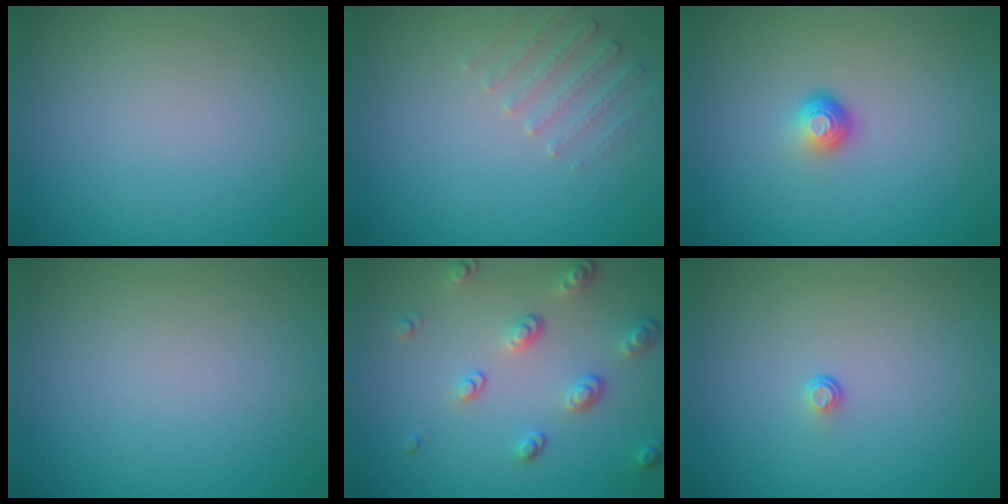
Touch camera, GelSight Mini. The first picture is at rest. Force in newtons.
{"total": 1.9, "press": 1.8, "slide": 0.6}
{"total": 1.8, "press": 1.2, "slide": 1.4}
{"total": 0.0}
{"total": 3.3, "press": 2.7, "slide": 2.0}
{"total": 0.5, "press": 0.3, "slide": 0.5}